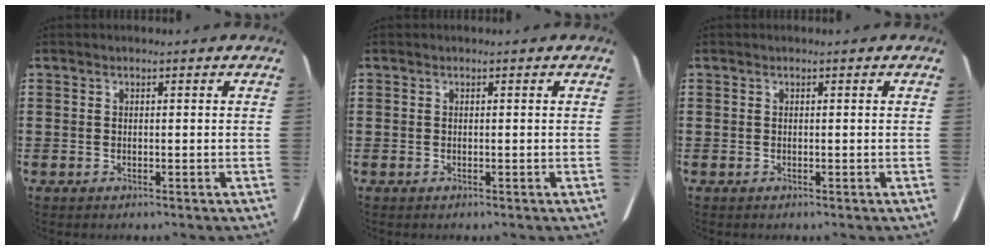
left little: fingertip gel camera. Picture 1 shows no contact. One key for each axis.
{"total": 0.0}
{"total": 0.0}